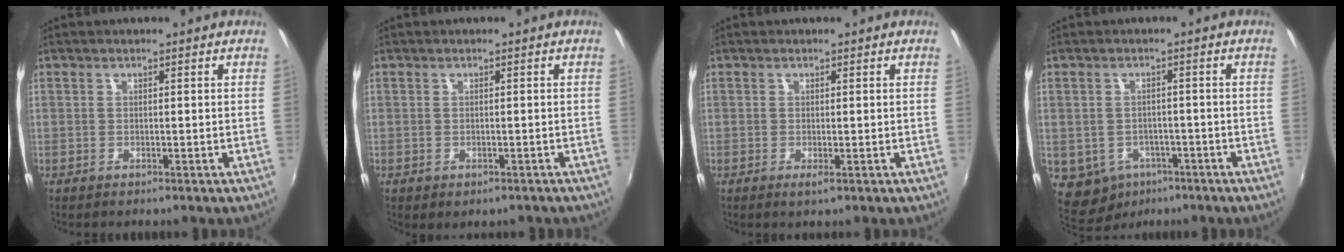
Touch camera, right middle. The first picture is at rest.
{"total": 1.6, "force": [-0.9, 0.9, 1.0], "torque": [-0.017, -0.007, -0.009]}
{"total": 1.0, "force": [-0.1, -0.1, 0.9], "torque": [-0.017, -0.002, -0.002]}
{"total": 7.4, "force": [-3.7, 5.9, 2.6], "torque": [-0.077, -0.008, -0.040]}